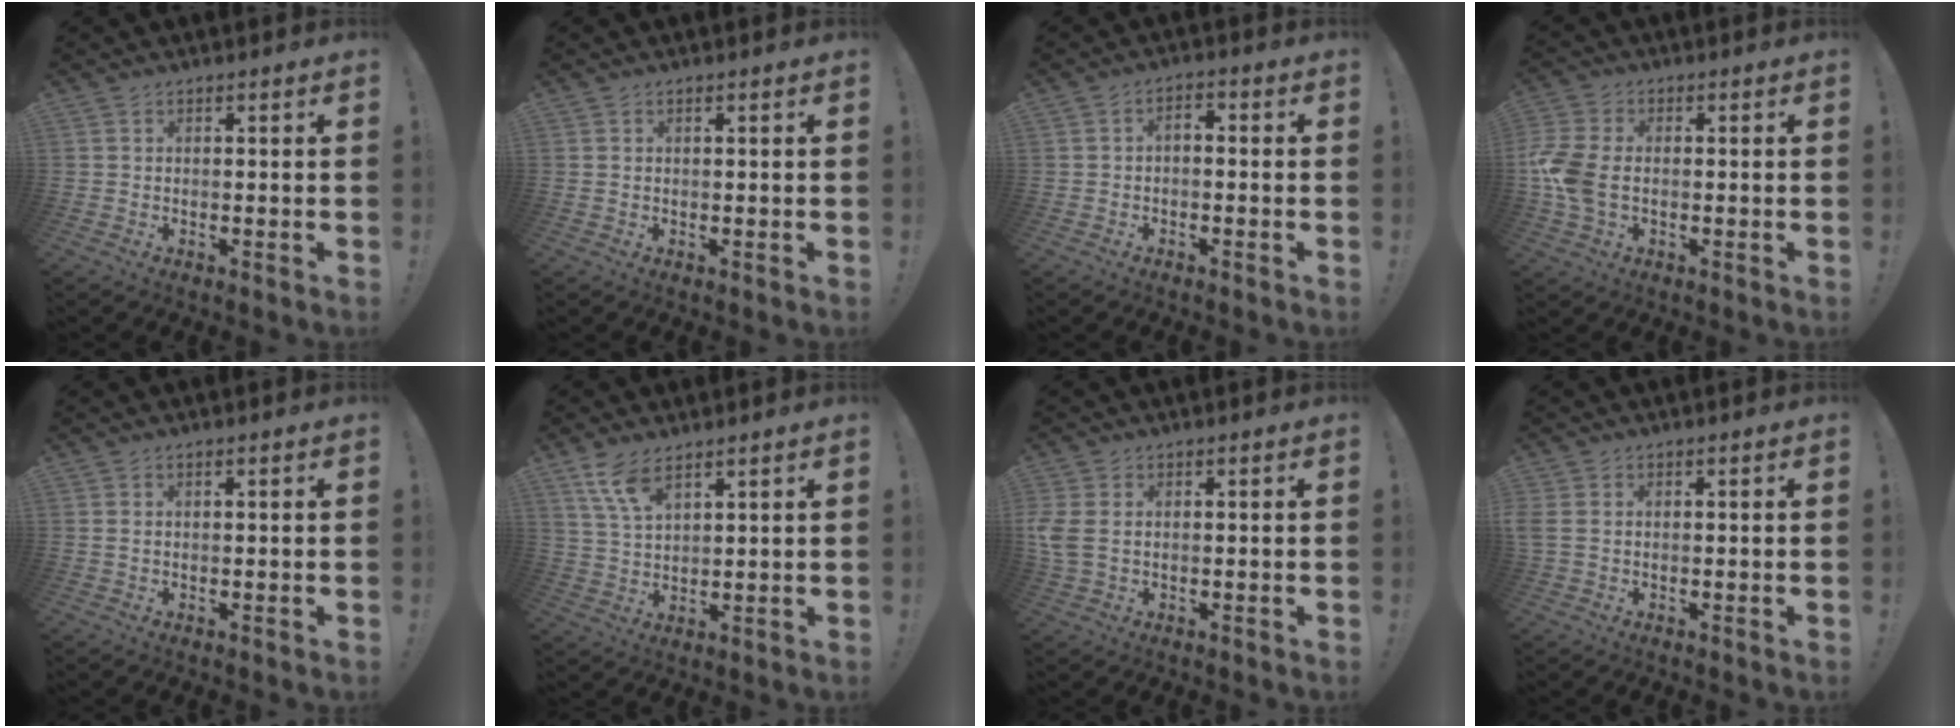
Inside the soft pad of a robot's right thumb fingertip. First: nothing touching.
{"total": 0.6, "force": [0.5, -0.2, 0.4], "torque": [-0.008, -0.001, 0.009]}
{"total": 2.7, "force": [-1.5, 1.2, 1.9], "torque": [-0.042, 0.006, -0.031]}
{"total": 10.2, "force": [-1.4, 6.7, 7.6], "torque": [-0.178, 0.002, -0.025]}
{"total": 1.1, "force": [0.6, -0.1, 0.9], "torque": [-0.018, 0.001, 0.011]}
{"total": 7.5, "force": [5.3, 2.7, 4.6], "torque": [-0.087, -0.026, 0.099]}
{"total": 4.6, "force": [0.5, 2.9, 3.5], "torque": [-0.085, -0.001, 0.009]}
{"total": 2.0, "force": [0.1, 1.4, 1.5], "torque": [-0.029, 0.006, 0.004]}